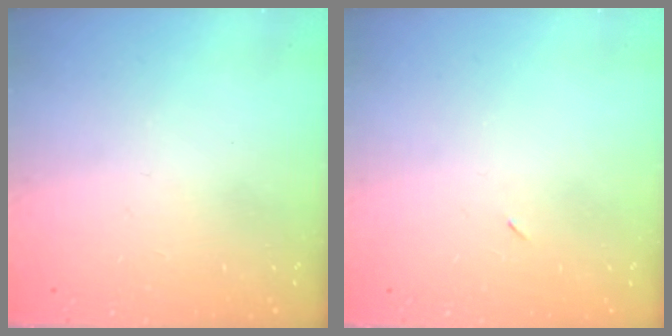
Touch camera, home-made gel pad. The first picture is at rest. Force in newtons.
{"total": 2.2, "press": 1.8, "slide": 1.2}